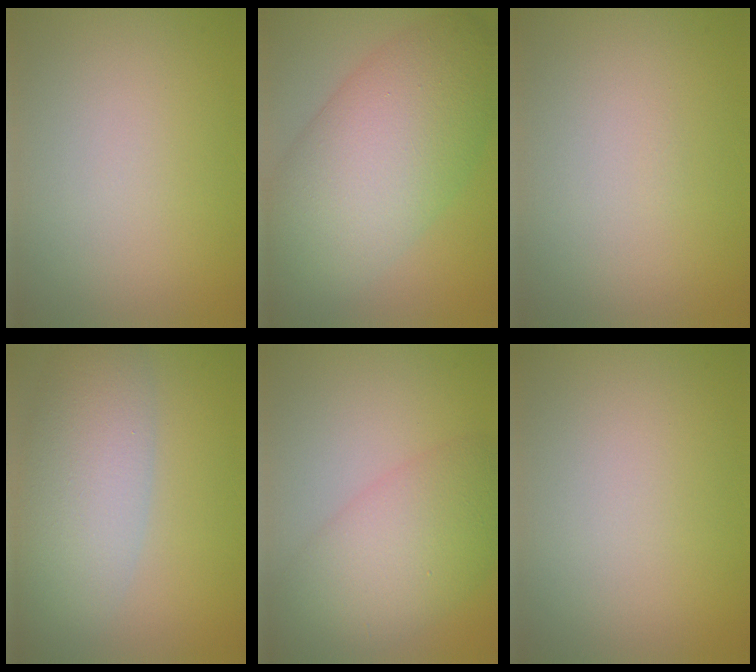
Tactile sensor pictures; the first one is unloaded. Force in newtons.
{"total": 11.9, "press": 11.9, "slide": 0.3}
{"total": 0.0}
{"total": 6.9, "press": 6.9, "slide": 0.3}
{"total": 7.2, "press": 7.2, "slide": 0.3}
{"total": 0.0}